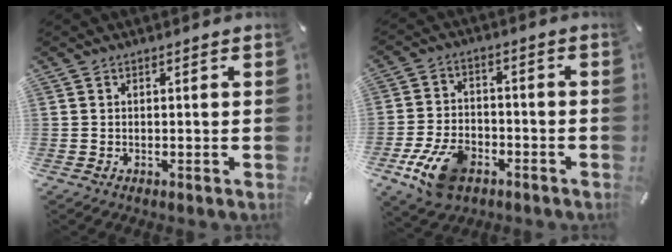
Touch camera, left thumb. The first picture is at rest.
{"total": 11.7, "force": [-5.9, 7.1, 7.2], "torque": [-0.143, 0.030, -0.103]}